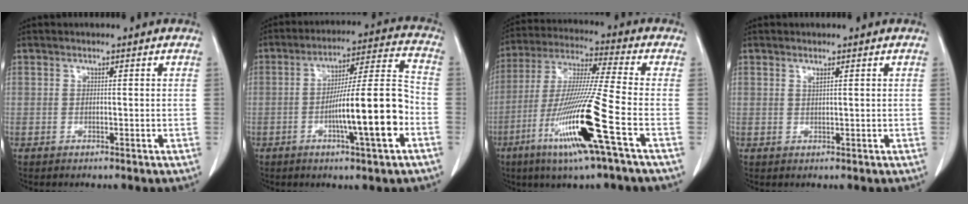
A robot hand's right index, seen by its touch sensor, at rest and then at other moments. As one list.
[{"total": 13.8, "force": [-4.4, 0.3, 13.0], "torque": [-0.209, 0.010, -0.071]}, {"total": 16.8, "force": [-6.8, -1.3, 15.4], "torque": [-0.319, -0.028, -0.132]}, {"total": 0.7, "force": [0.5, 0.0, 0.6], "torque": [-0.014, -0.004, 0.010]}]